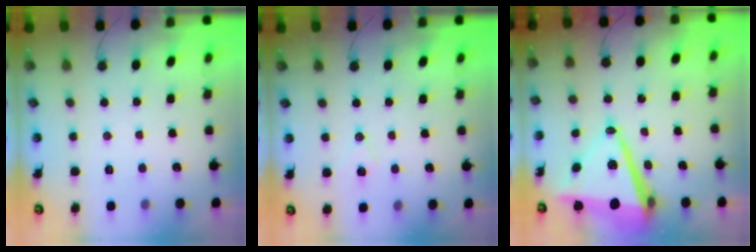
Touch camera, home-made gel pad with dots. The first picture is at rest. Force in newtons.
{"total": 6.7, "press": 5.5, "slide": 3.8}
{"total": 13.7, "press": 13.5, "slide": 2.5}